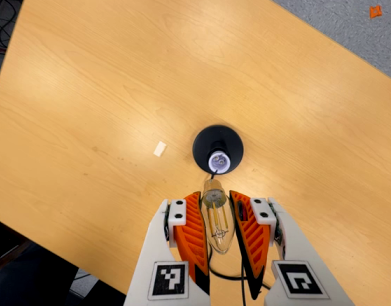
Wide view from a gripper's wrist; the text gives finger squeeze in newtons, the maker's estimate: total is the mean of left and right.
{"total": 20.5, "left": 22.1, "right": 19.0}